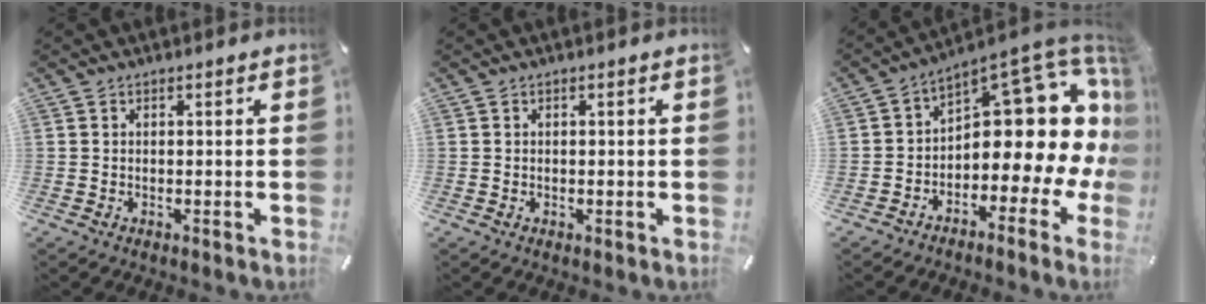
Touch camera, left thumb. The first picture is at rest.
{"total": 0.5, "force": [0.0, 0.5, 0.2], "torque": [-0.004, 0.002, -0.001]}
{"total": 15.8, "force": [5.2, 8.7, 12.1], "torque": [-0.138, -0.069, 0.089]}